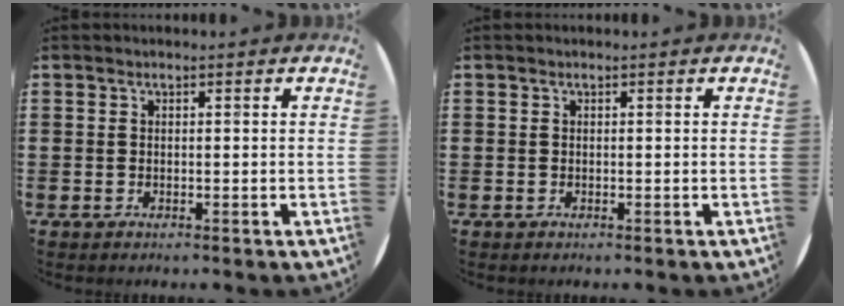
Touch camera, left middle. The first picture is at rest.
{"total": 0.0}